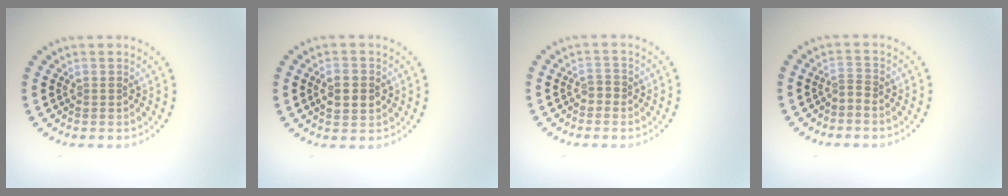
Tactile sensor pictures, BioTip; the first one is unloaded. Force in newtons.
{"total": 2.4, "press": 2.4, "slide": 0.1}
{"total": 1.0, "press": 0.8, "slide": 0.6}
{"total": 0.6, "press": 0.1, "slide": 0.6}